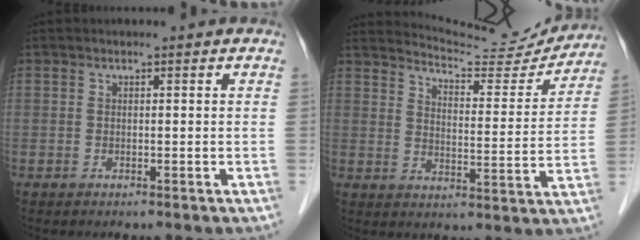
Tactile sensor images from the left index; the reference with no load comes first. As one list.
[{"total": 12.0, "force": [11.9, 0.6, 0.8], "torque": [-0.012, -0.039, 0.151]}]